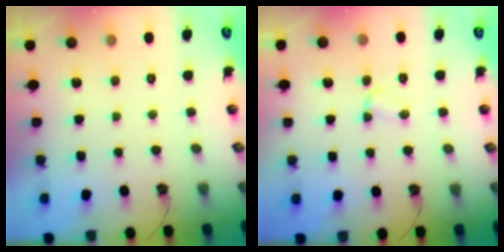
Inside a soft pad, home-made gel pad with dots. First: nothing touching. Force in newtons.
{"total": 2.4, "press": 2.4, "slide": 0.3}